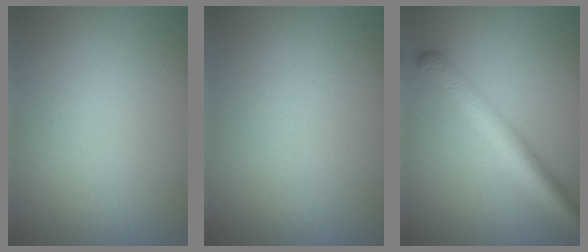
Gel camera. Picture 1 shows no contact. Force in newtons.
{"total": 0.0}
{"total": 4.5, "press": 4.5, "slide": 0.1}